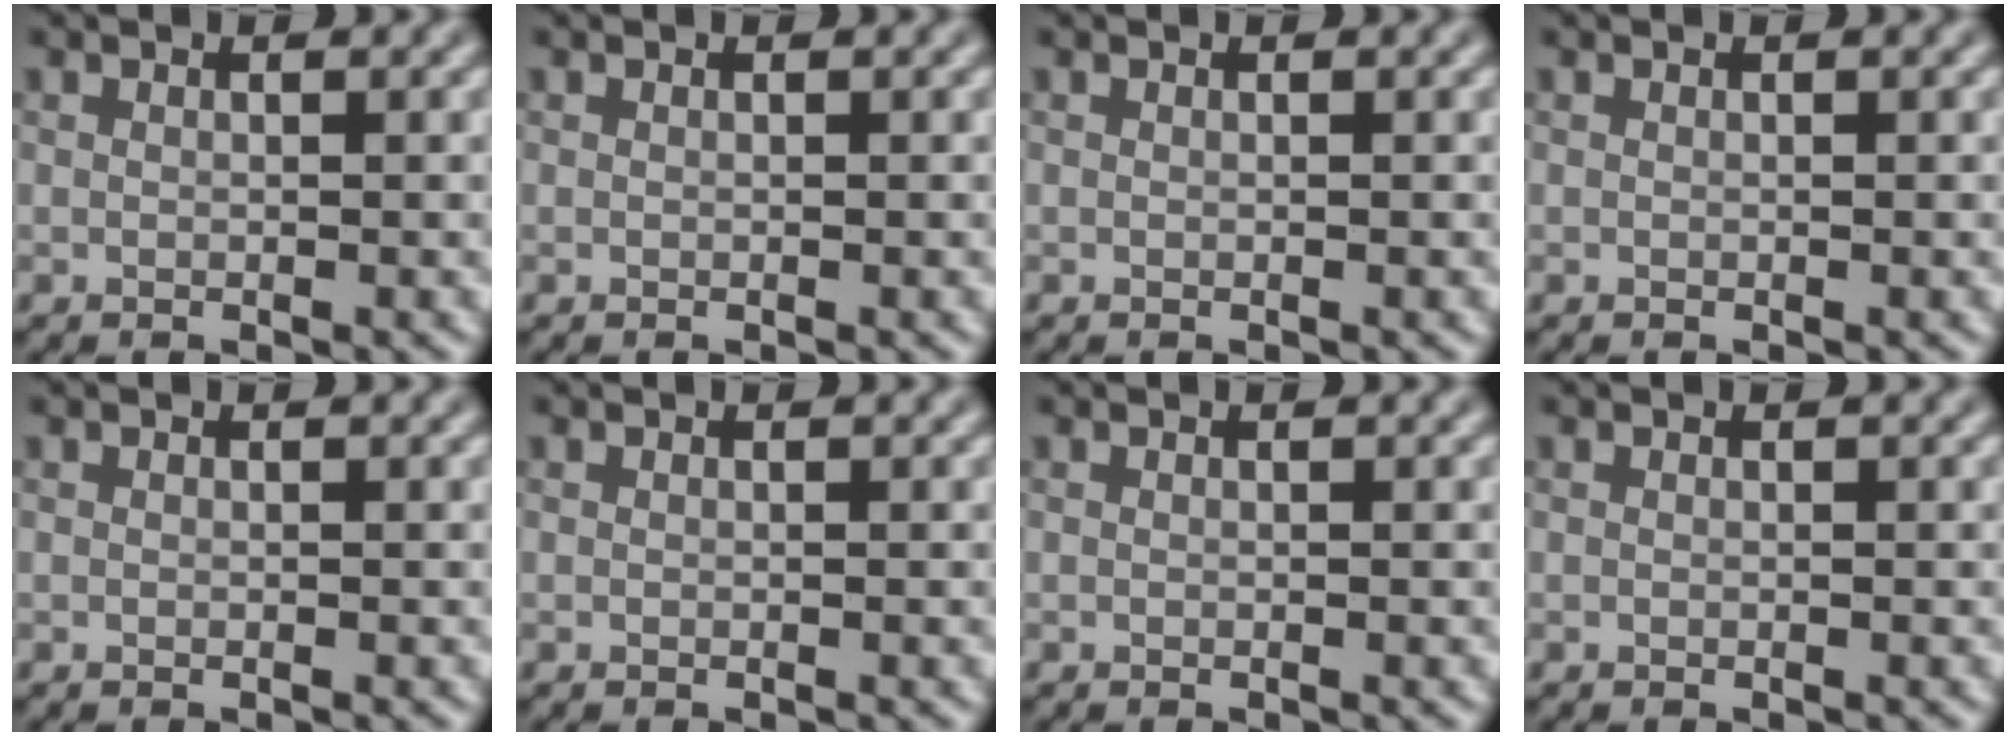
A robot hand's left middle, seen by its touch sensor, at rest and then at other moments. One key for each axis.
{"total": 0.0}
{"total": 0.0}
{"total": 0.0}
{"total": 0.0}
{"total": 0.0}
{"total": 0.0}
{"total": 0.0}